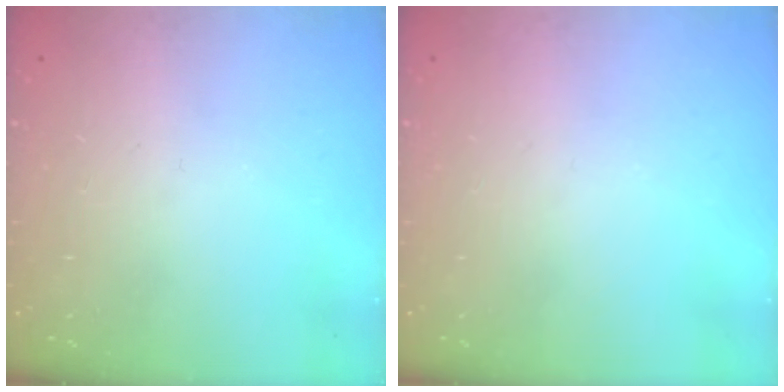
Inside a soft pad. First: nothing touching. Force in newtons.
{"total": 0.0}